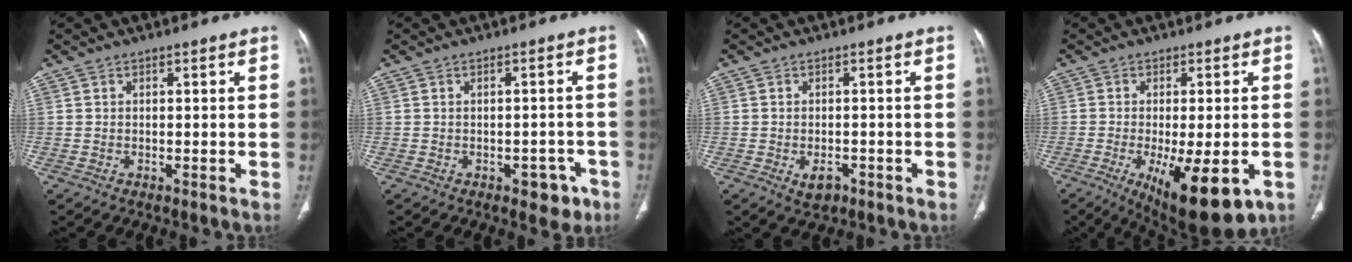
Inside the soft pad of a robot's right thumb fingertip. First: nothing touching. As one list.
[{"total": 4.4, "force": [-2.3, 2.7, 2.6], "torque": [-0.012, 0.017, -0.023]}, {"total": 3.1, "force": [-1.4, 2.0, 1.9], "torque": [-0.024, 0.005, -0.014]}, {"total": 14.8, "force": [-5.5, 5.3, 12.7], "torque": [-0.174, -0.014, -0.066]}]